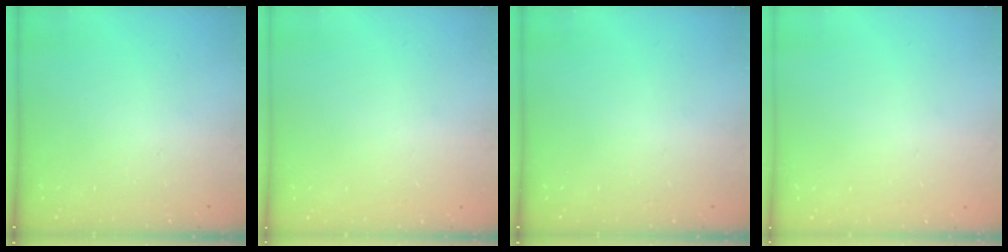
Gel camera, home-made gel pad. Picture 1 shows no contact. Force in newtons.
{"total": 0.0}
{"total": 0.0}
{"total": 0.0}